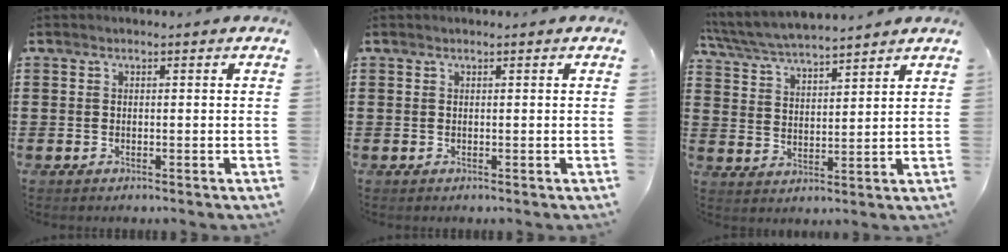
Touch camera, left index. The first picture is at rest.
{"total": 0.0}
{"total": 5.6, "force": [5.4, 0.3, 1.5], "torque": [-0.051, -0.026, 0.095]}